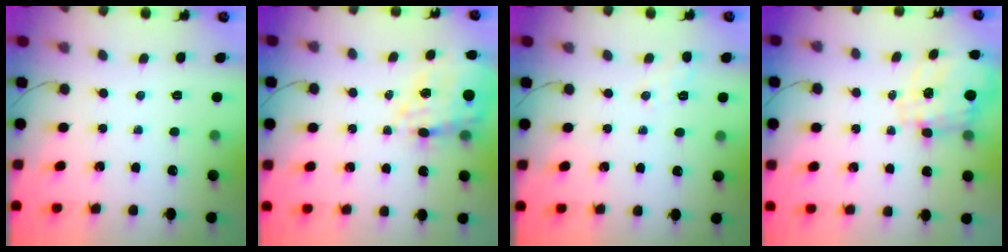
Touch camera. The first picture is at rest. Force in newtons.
{"total": 15.8, "press": 15.4, "slide": 3.4}
{"total": 1.4, "press": 0.7, "slide": 1.2}
{"total": 3.7, "press": 3.4, "slide": 1.4}